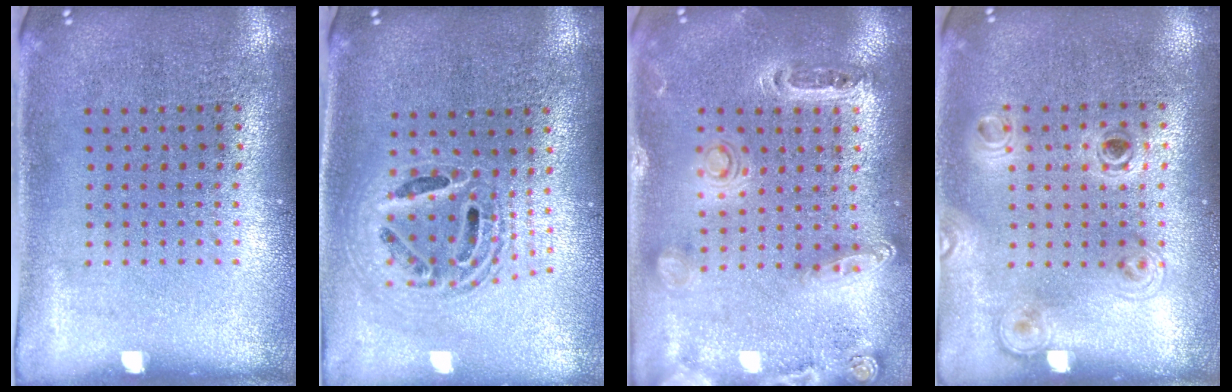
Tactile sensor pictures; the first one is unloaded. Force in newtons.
{"total": 1.9, "press": 1.5, "slide": 1.1}
{"total": 1.3, "press": 1.3, "slide": 0.3}
{"total": 1.2, "press": 1.2, "slide": 0.5}